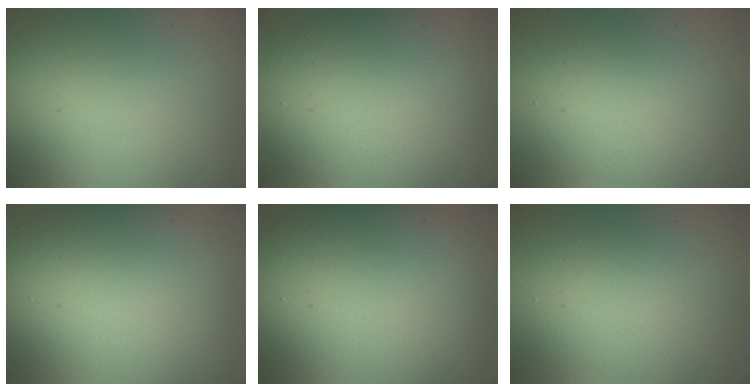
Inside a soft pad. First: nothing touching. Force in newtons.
{"total": 8.6, "press": 8.6, "slide": 0.5}
{"total": 3.9, "press": 3.9, "slide": 0.4}
{"total": 11.6, "press": 11.6, "slide": 0.9}
{"total": 12.9, "press": 12.9, "slide": 1.0}
{"total": 3.9, "press": 3.9, "slide": 0.4}